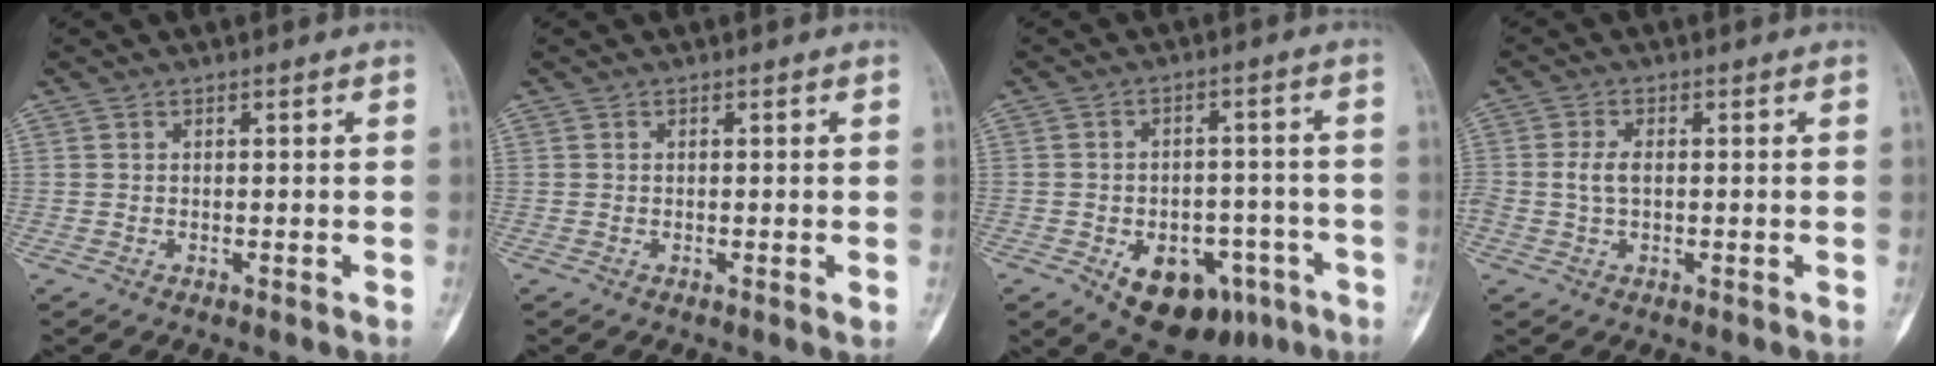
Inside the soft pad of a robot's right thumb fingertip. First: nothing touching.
{"total": 0.5, "force": [0.0, 0.1, 0.5], "torque": [-0.008, -0.003, -0.003]}
{"total": 14.0, "force": [-6.8, 8.8, 8.6], "torque": [-0.087, 0.035, -0.084]}
{"total": 2.9, "force": [0.0, 1.6, 2.4], "torque": [-0.053, 0.004, -0.002]}